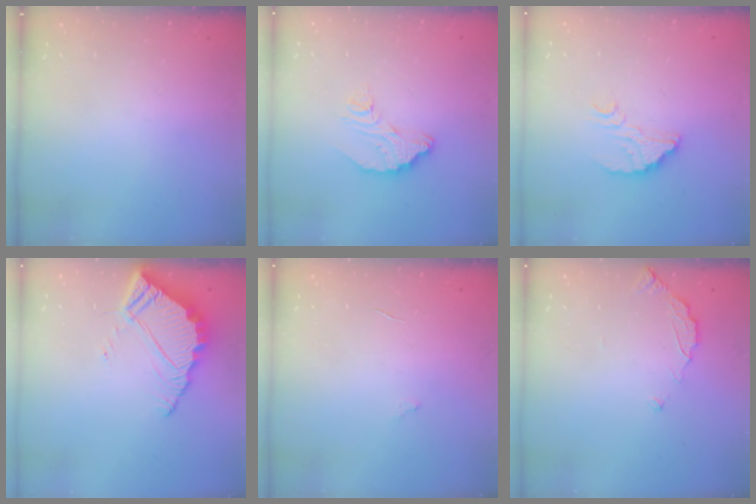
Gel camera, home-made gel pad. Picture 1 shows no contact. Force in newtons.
{"total": 9.4, "press": 9.3, "slide": 0.7}
{"total": 4.9, "press": 4.9, "slide": 0.4}
{"total": 7.4, "press": 7.4, "slide": 0.3}
{"total": 2.6, "press": 2.6, "slide": 0.2}
{"total": 3.0, "press": 3.0, "slide": 0.3}